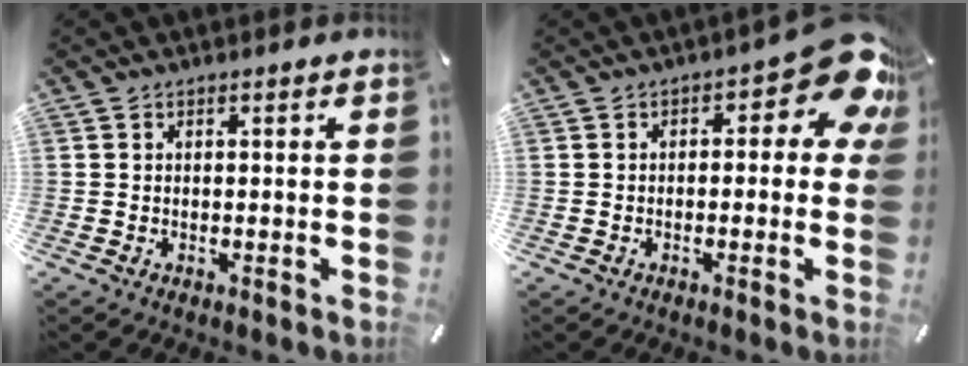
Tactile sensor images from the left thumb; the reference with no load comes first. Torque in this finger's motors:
{"motor_torque": [0.45, 0.29, 0.69, 0.37, 0.09]}